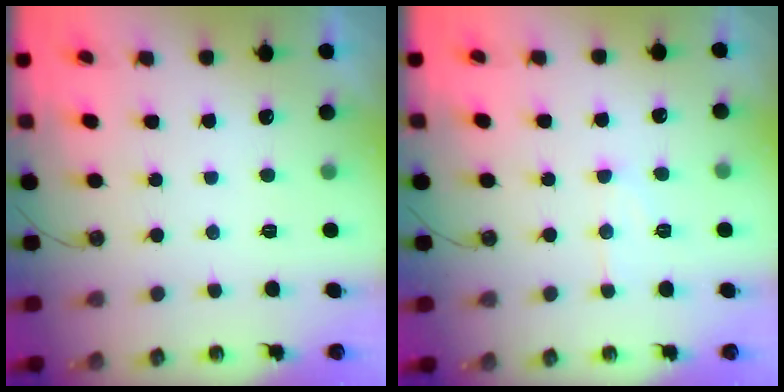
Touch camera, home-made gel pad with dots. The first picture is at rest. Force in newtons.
{"total": 8.4, "press": 8.3, "slide": 0.6}